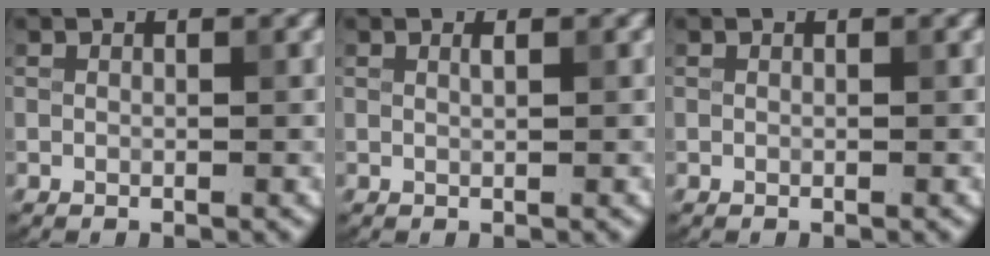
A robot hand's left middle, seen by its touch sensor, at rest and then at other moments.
{"total": 0.6, "force": [0.3, 0.2, 0.5], "torque": [-0.005, 0.002, 0.005]}
{"total": 0.0}